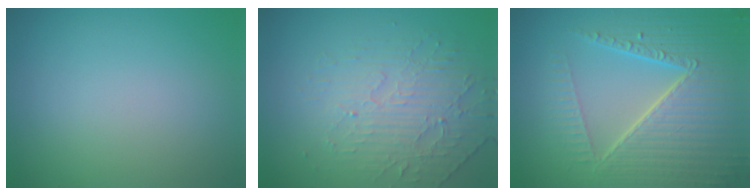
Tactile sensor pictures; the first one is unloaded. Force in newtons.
{"total": 4.6, "press": 3.2, "slide": 3.2}
{"total": 8.4, "press": 6.1, "slide": 5.8}